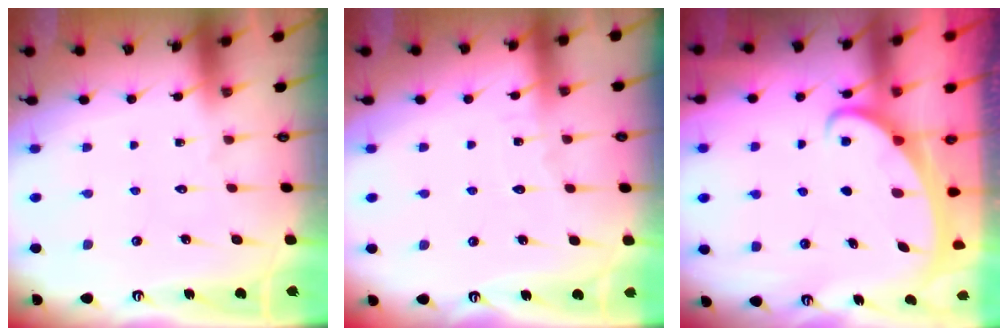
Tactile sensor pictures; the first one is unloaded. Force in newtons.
{"total": 4.1, "press": 4.1, "slide": 0.4}
{"total": 2.2, "press": 2.1, "slide": 0.3}